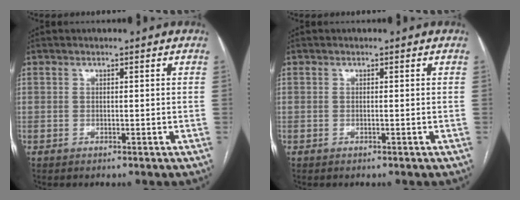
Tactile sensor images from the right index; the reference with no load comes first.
{"total": 0.0}